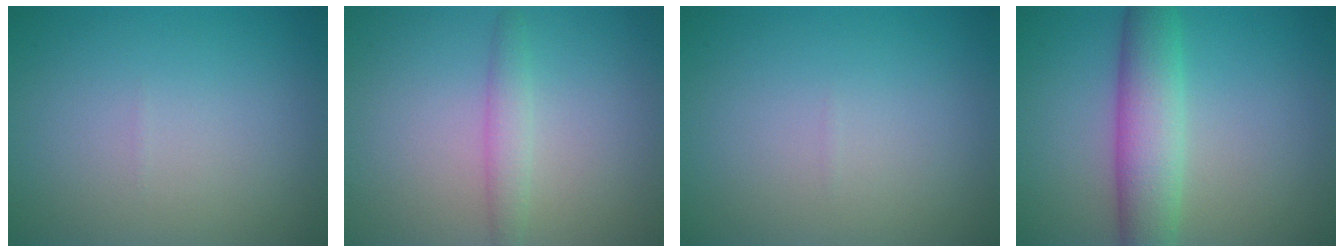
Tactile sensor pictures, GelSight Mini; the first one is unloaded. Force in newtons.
{"total": 1.8, "press": 1.8, "slide": 0.1}
{"total": 0.0}
{"total": 5.7, "press": 5.7, "slide": 0.1}